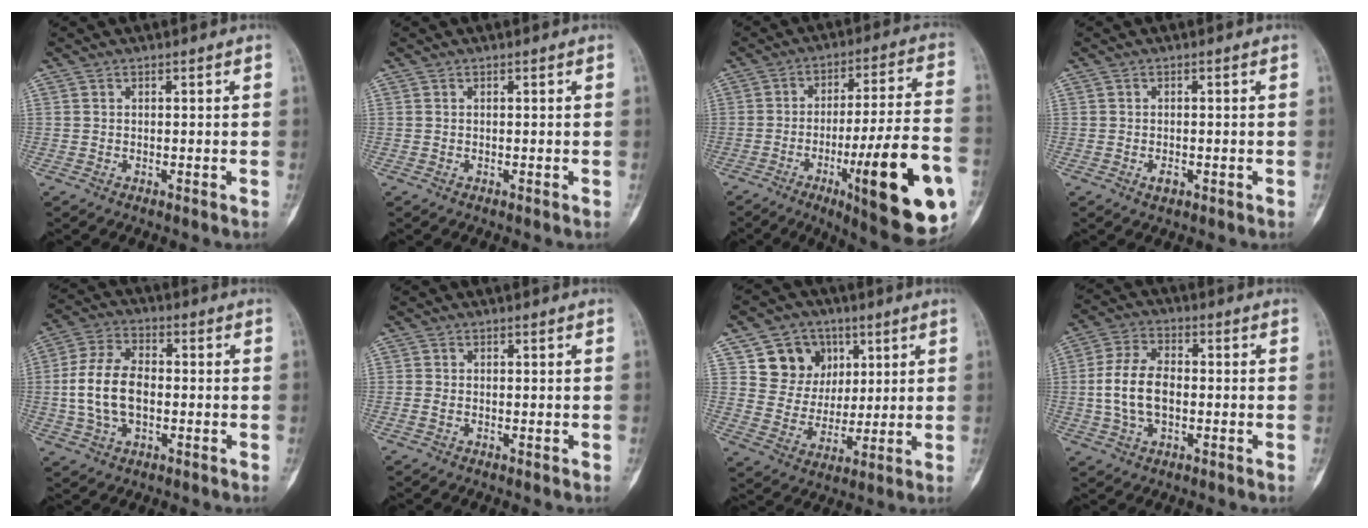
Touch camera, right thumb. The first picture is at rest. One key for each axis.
{"total": 0.0}
{"total": 24.3, "fx": -8.8, "fy": 4.7, "fz": 22.1, "tx": -0.287, "ty": 0.018, "tz": -0.121}
{"total": 1.7, "fx": -0.6, "fy": 1.1, "fz": 1.1, "tx": -0.015, "ty": 0.002, "tz": -0.009}
{"total": 11.7, "fx": -1.1, "fy": 7.2, "fz": 9.1, "tx": -0.176, "ty": 0.021, "tz": -0.025}
{"total": 0.9, "fx": -0.3, "fy": 0.6, "fz": 0.6, "tx": -0.020, "ty": 0.000, "tz": -0.007}
{"total": 12.1, "fx": 5.1, "fy": 10.3, "fz": 3.5, "tx": -0.015, "ty": -0.017, "tz": 0.094}
{"total": 10.0, "fx": -1.0, "fy": 6.1, "fz": 7.9, "tx": -0.153, "ty": 0.019, "tz": -0.023}